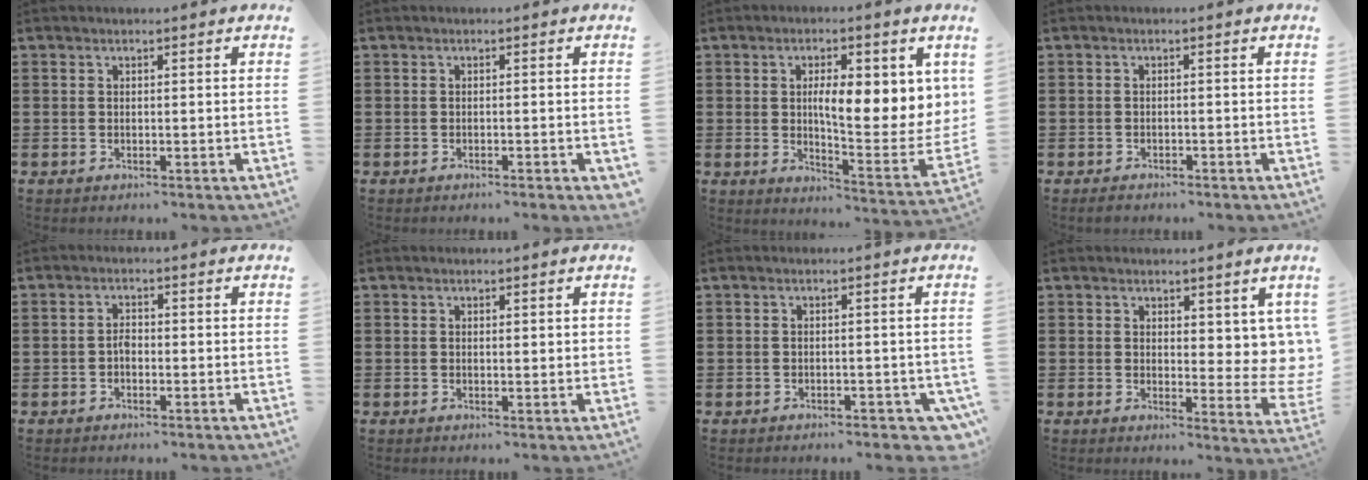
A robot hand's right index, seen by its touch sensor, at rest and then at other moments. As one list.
[{"total": 0.7, "force": [-0.5, 0.0, 0.5], "torque": [-0.011, -0.003, -0.010]}, {"total": 9.4, "force": [2.4, 3.4, 8.5], "torque": [-0.127, -0.019, 0.031]}, {"total": 1.2, "force": [-1.2, 0.3, 0.2], "torque": [-0.007, -0.001, -0.024]}, {"total": 1.6, "force": [-0.6, 0.9, 1.1], "torque": [-0.025, 0.001, -0.013]}, {"total": 0.6, "force": [0.3, 0.1, 0.5], "torque": [-0.011, 0.001, 0.006]}, {"total": 1.5, "force": [-1.1, 0.8, 0.6], "torque": [-0.015, 0.002, -0.024]}, {"total": 4.6, "force": [3.1, 2.7, 2.2], "torque": [-0.024, -0.019, 0.053]}]